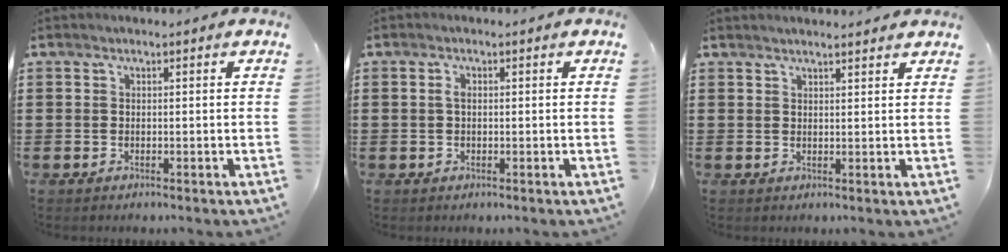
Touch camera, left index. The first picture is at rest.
{"total": 1.5, "force": [0.2, 0.7, 1.3], "torque": [-0.035, 0.001, -0.001]}
{"total": 1.5, "force": [1.5, 0.0, 0.1], "torque": [-0.007, 0.001, 0.029]}